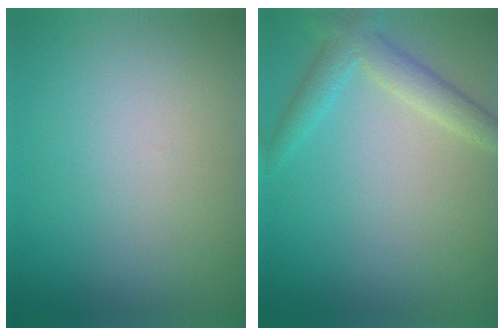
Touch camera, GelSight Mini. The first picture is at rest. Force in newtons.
{"total": 3.0, "press": 3.0, "slide": 0.1}